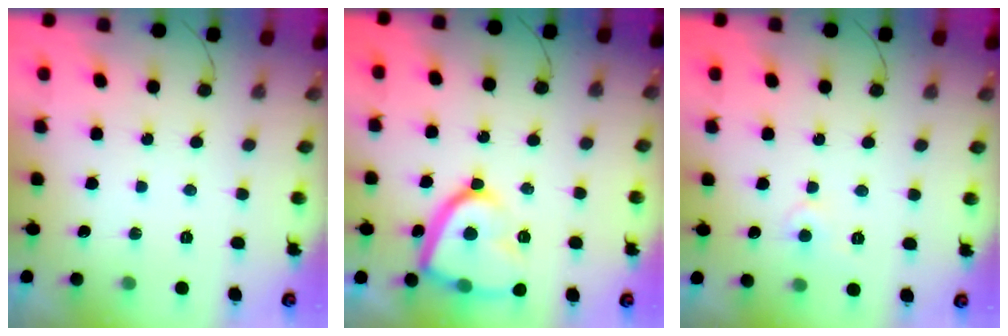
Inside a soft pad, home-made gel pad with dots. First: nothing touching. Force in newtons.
{"total": 16.8, "press": 16.8, "slide": 1.5}
{"total": 3.8, "press": 3.8, "slide": 0.5}